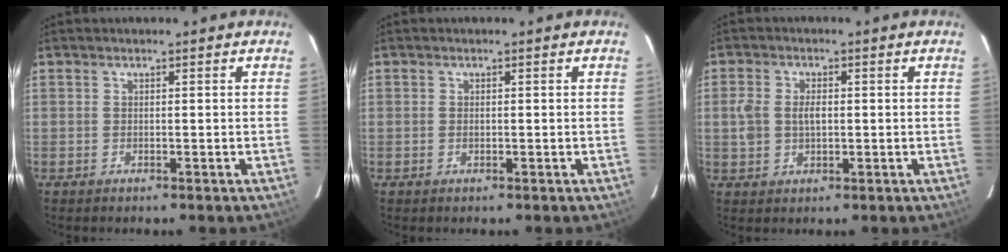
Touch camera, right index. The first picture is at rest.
{"total": 0.6, "force": [-0.1, 0.4, 0.4], "torque": [-0.006, -0.001, -0.001]}
{"total": 4.9, "force": [0.2, 3.2, 3.6], "torque": [-0.076, 0.007, 0.004]}